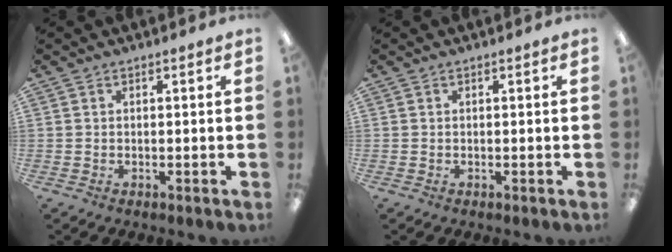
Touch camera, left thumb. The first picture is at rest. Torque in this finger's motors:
{"motor_torque": [-0.02, 0.02, 0.00, 0.00, 0.00]}